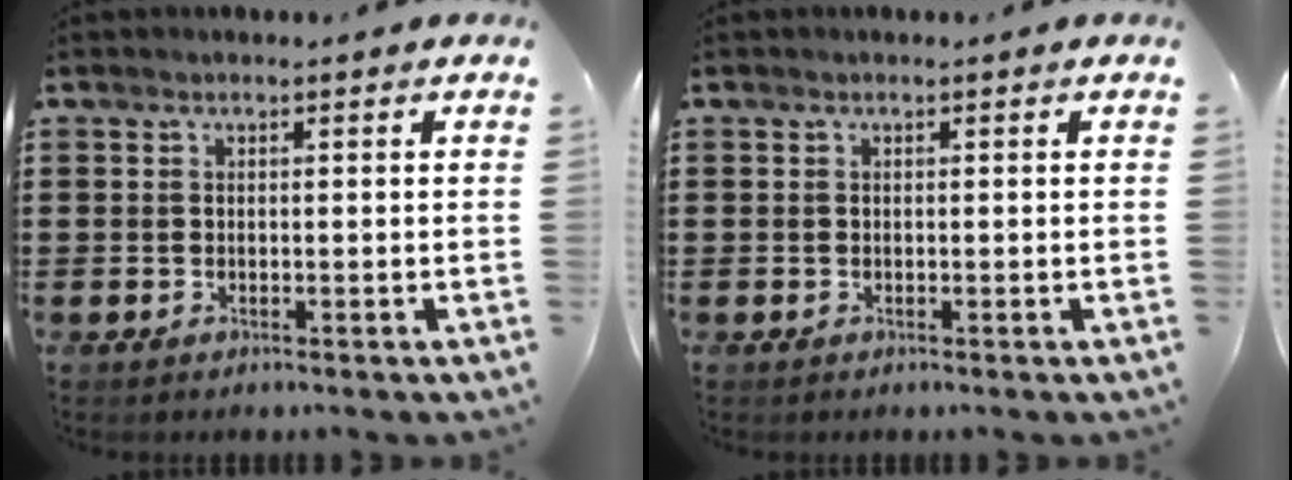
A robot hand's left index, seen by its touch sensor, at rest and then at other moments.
{"total": 0.0}